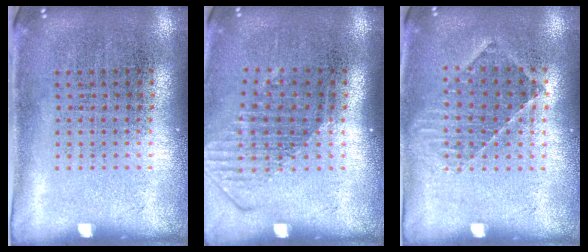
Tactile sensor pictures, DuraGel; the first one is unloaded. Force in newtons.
{"total": 1.6, "press": 1.1, "slide": 1.1}
{"total": 1.0, "press": 1.0, "slide": 0.3}